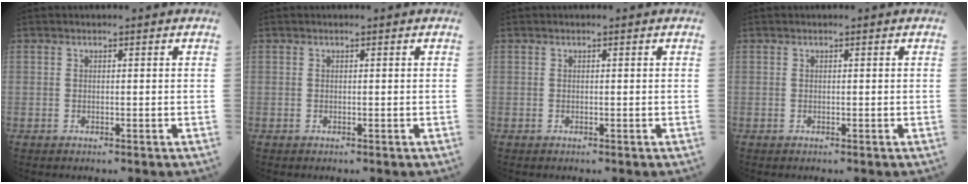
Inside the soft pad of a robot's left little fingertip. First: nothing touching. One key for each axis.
{"total": 0.0}
{"total": 0.0}
{"total": 0.0}